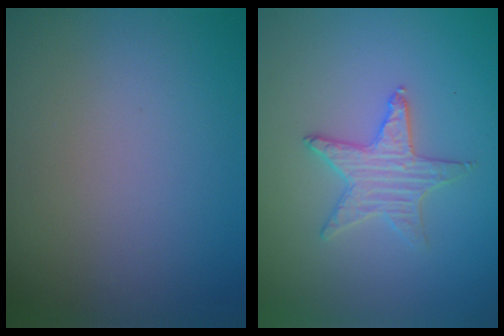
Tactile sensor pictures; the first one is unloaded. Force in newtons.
{"total": 1.9, "press": 1.9, "slide": 0.2}